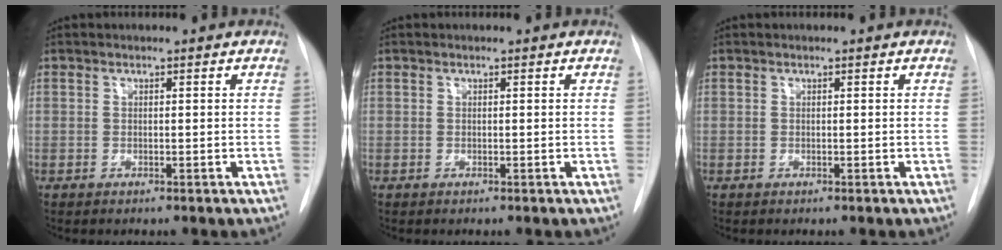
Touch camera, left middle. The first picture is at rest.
{"total": 0.0}
{"total": 0.0}